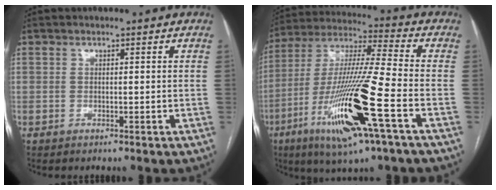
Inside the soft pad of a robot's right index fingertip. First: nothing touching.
{"total": 20.2, "force": [-8.0, 0.9, 18.6], "torque": [-0.381, -0.030, -0.148]}